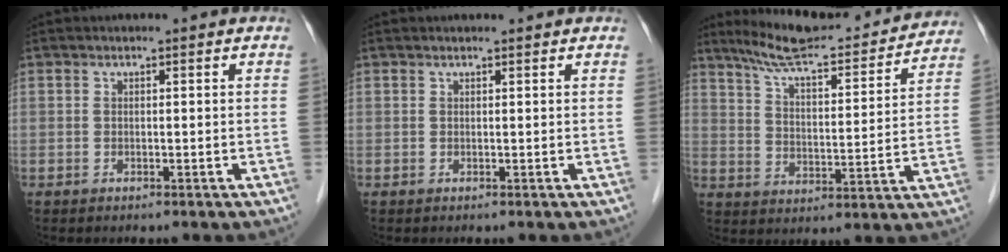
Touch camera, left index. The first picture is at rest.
{"total": 1.1, "force": [1.0, 0.1, 0.3], "torque": [-0.008, 0.011, 0.016]}
{"total": 18.7, "force": [17.2, 2.2, 7.0], "torque": [-0.110, -0.005, 0.245]}